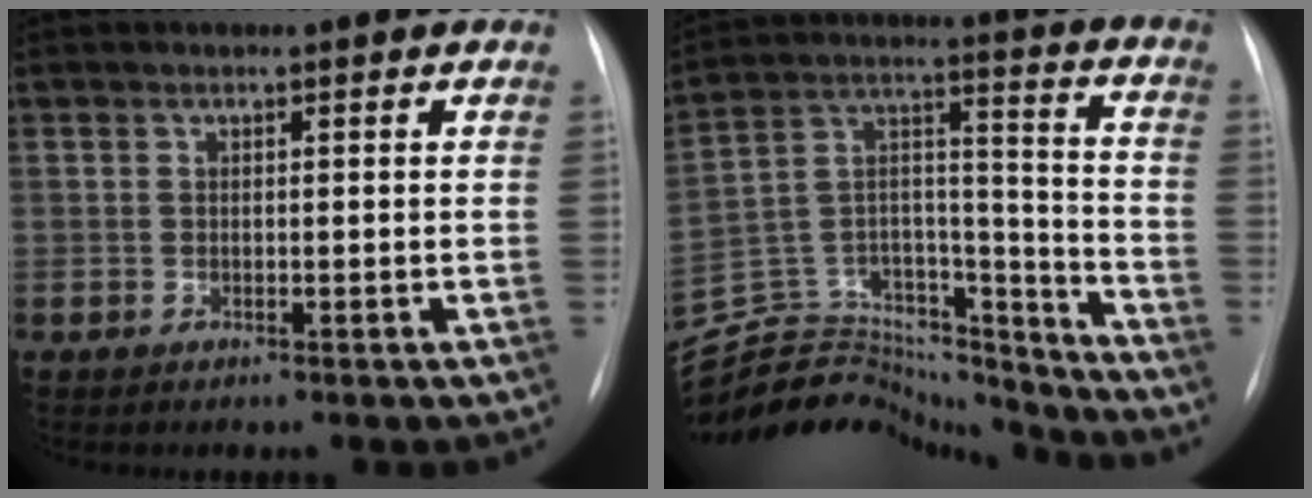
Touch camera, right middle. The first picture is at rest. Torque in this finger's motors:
{"motor_torque": [-0.18, -0.40, 0.04, -0.06]}